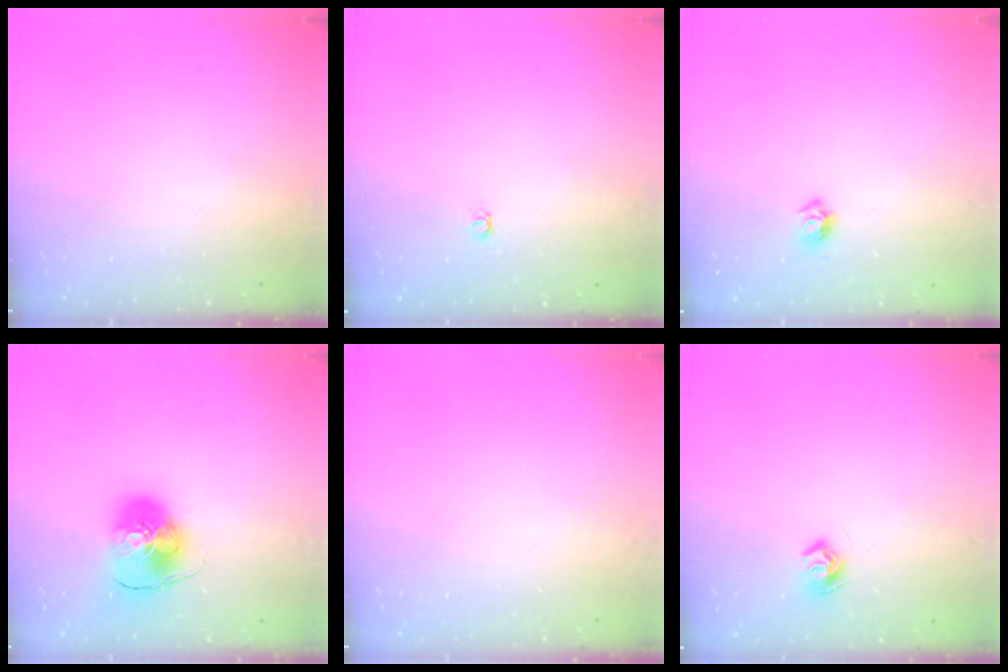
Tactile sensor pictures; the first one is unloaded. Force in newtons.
{"total": 3.1, "press": 3.0, "slide": 0.6}
{"total": 6.5, "press": 6.5, "slide": 0.8}
{"total": 9.7, "press": 9.6, "slide": 1.3}
{"total": 0.0}
{"total": 7.6, "press": 7.6, "slide": 0.2}